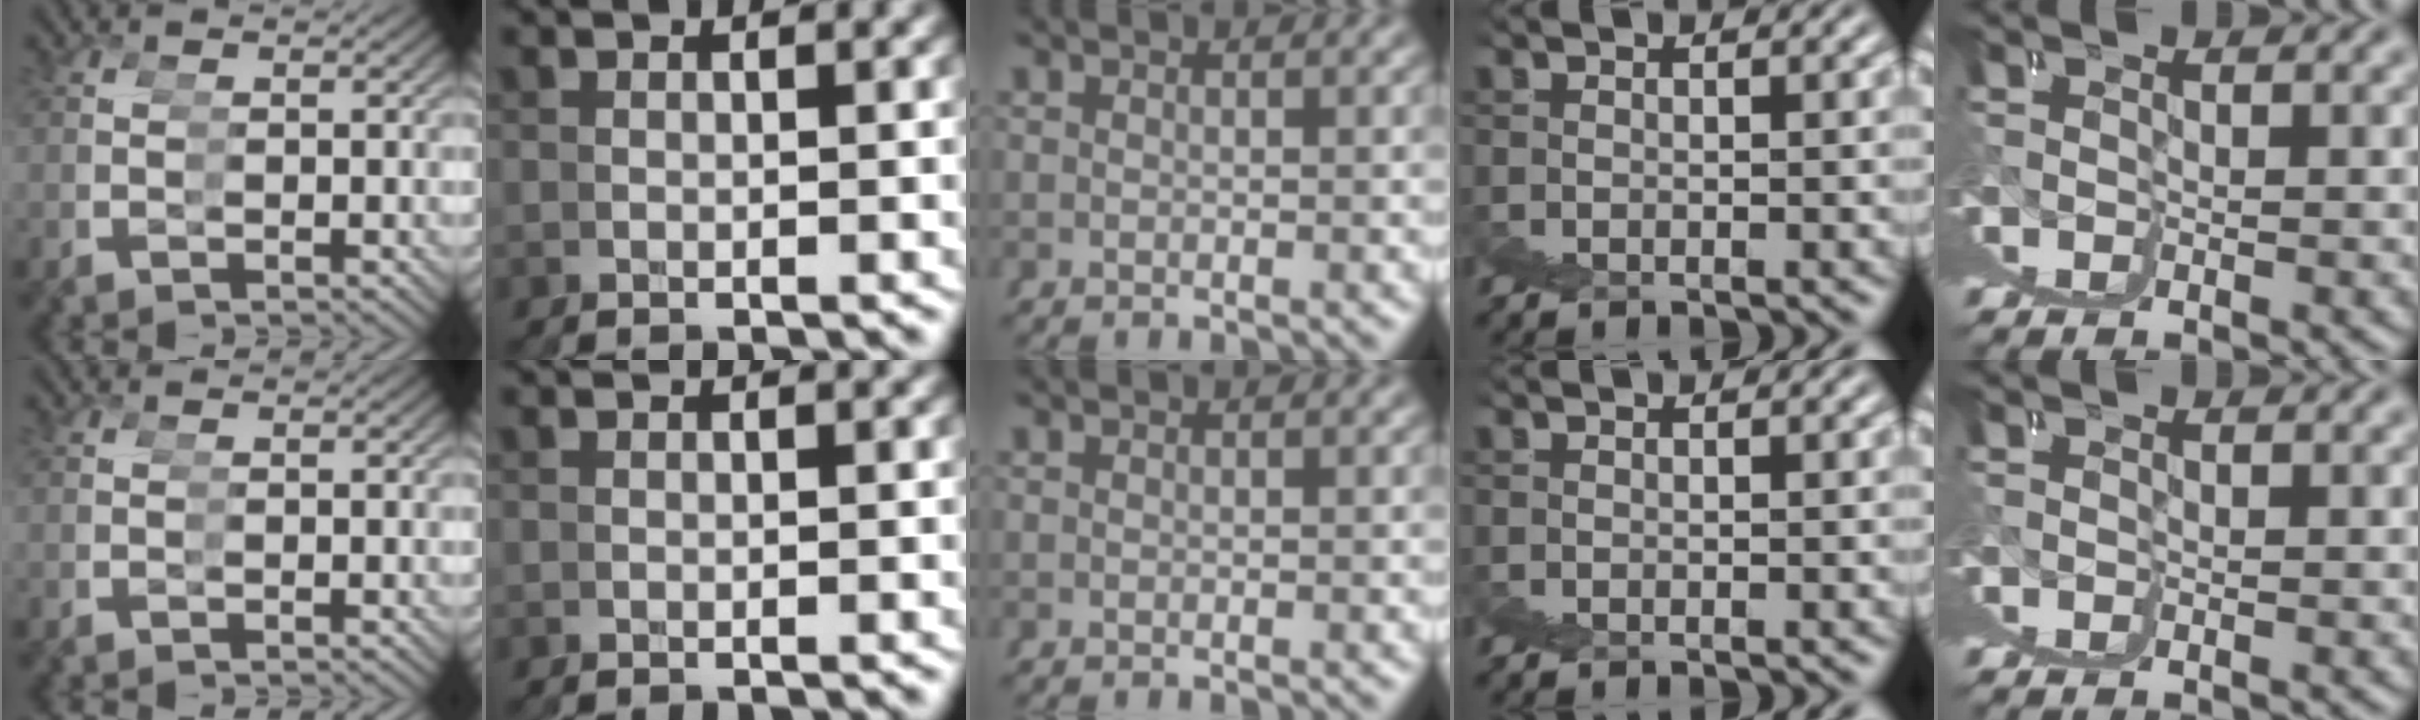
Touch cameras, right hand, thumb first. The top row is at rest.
{}